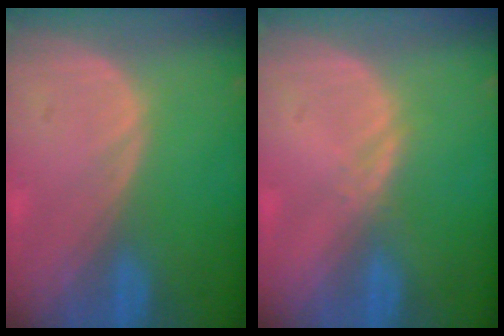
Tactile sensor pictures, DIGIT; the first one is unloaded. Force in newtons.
{"total": 1.1, "press": 1.1, "slide": 0.1}